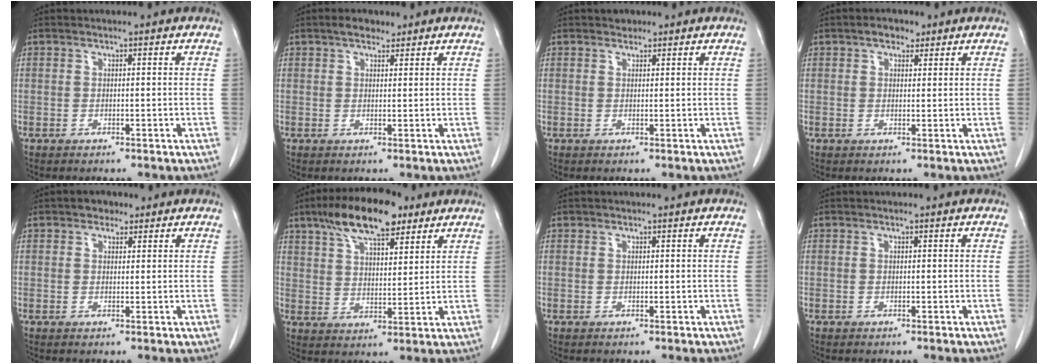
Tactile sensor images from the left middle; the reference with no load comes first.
{"total": 2.5, "force": [1.9, 1.1, 1.1], "torque": [-0.024, 0.007, 0.028]}
{"total": 1.0, "force": [0.8, 0.5, 0.1], "torque": [-0.004, 0.000, 0.010]}
{"total": 2.5, "force": [1.7, 1.4, 1.2], "torque": [-0.022, 0.007, 0.025]}
{"total": 2.1, "force": [1.4, 1.4, 0.8], "torque": [-0.014, 0.005, 0.020]}
{"total": 12.8, "force": [8.6, 4.1, 8.6], "torque": [-0.154, 0.019, 0.149]}
{"total": 0.0}
{"total": 0.0}